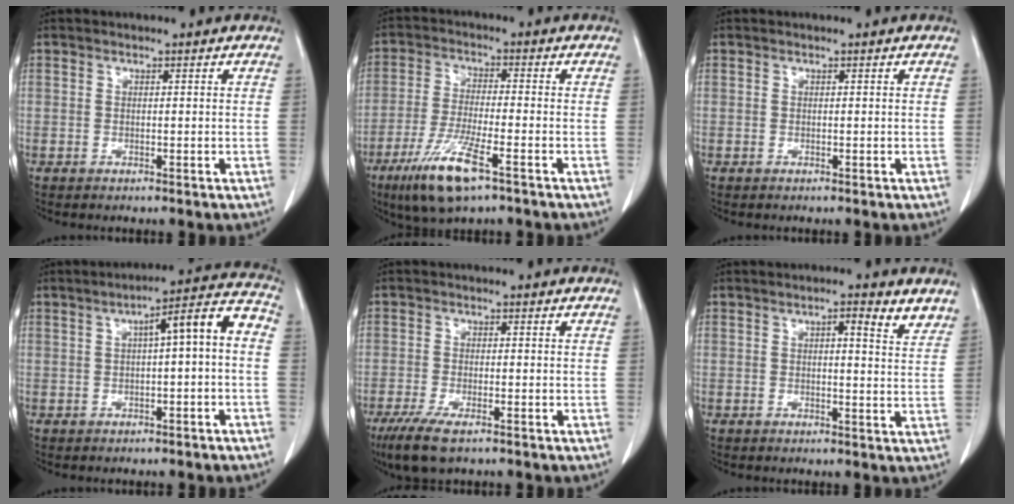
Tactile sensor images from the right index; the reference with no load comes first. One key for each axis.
{"total": 9.9, "fx": -5.7, "fy": 1.3, "fz": 8.0, "tx": -0.166, "ty": -0.026, "tz": -0.100}
{"total": 0.0}
{"total": 8.0, "fx": 0.0, "fy": 1.2, "fz": 7.9, "tx": -0.107, "ty": 0.035, "tz": -0.005}
{"total": 6.4, "fx": -4.0, "fy": 1.2, "fz": 4.8, "tx": -0.092, "ty": -0.020, "tz": -0.065}
{"total": 4.5, "fx": 2.9, "fy": 0.9, "fz": 3.4, "tx": -0.040, "ty": 0.000, "tz": 0.034}